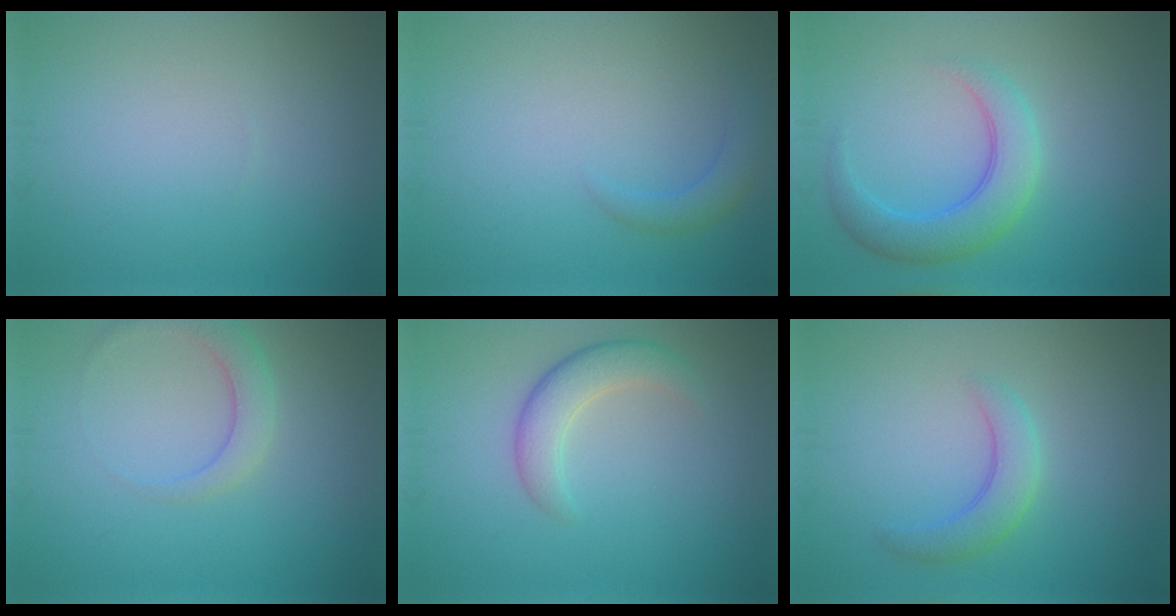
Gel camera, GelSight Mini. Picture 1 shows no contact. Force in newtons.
{"total": 1.8, "press": 1.8, "slide": 0.2}
{"total": 4.6, "press": 4.6, "slide": 0.1}
{"total": 2.5, "press": 2.5, "slide": 0.1}
{"total": 3.5, "press": 3.5, "slide": 0.3}
{"total": 2.9, "press": 2.9, "slide": 0.2}